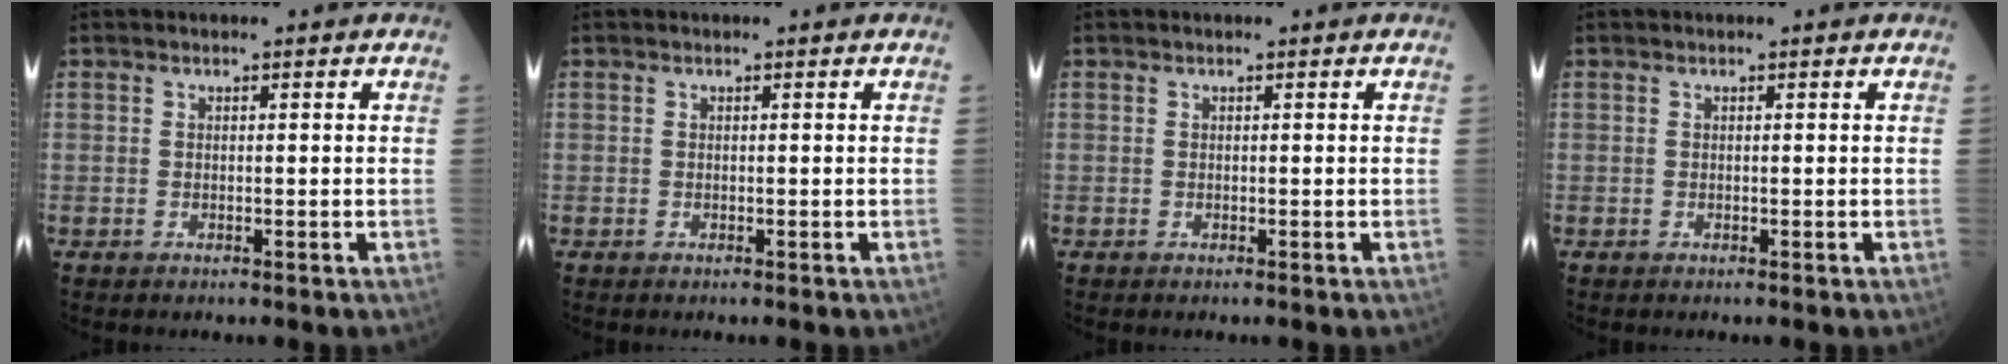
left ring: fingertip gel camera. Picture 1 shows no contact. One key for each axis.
{"total": 0.0}
{"total": 0.0}
{"total": 0.0}